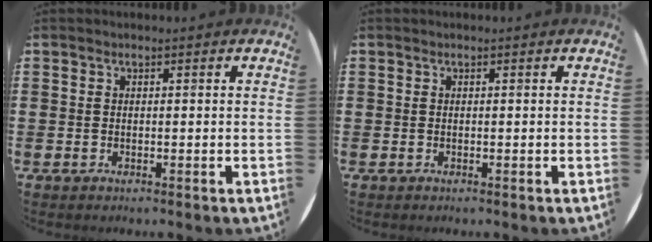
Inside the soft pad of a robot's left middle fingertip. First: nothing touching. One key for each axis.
{"total": 0.0}